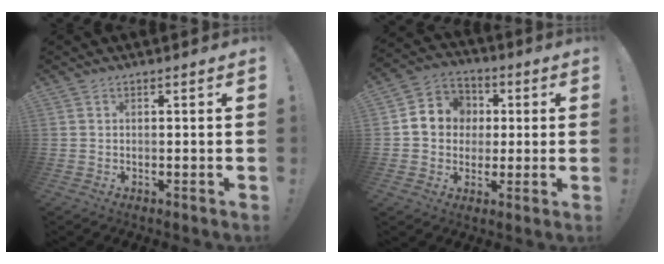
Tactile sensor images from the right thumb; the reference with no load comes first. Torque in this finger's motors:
{"motor_torque": [0.65, 0.40, 0.86, -0.26, 0.34]}